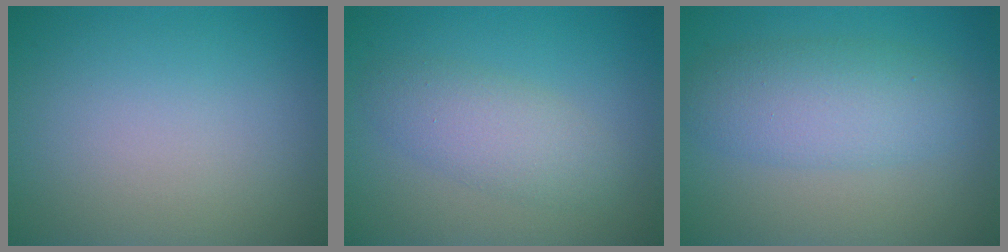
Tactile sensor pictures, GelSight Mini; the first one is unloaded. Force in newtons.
{"total": 3.2, "press": 3.2, "slide": 0.1}
{"total": 4.9, "press": 4.9, "slide": 0.1}